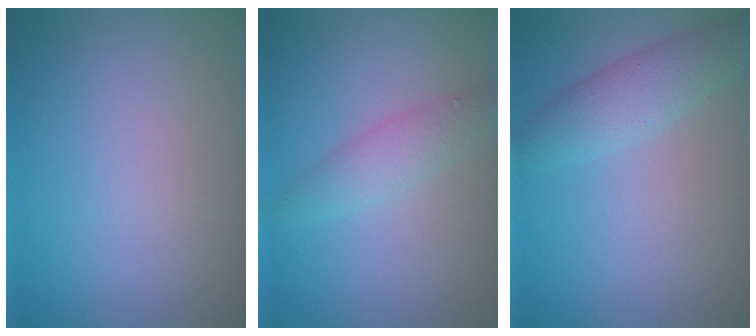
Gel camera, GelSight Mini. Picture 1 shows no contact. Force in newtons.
{"total": 2.4, "press": 2.4, "slide": 0.1}
{"total": 3.5, "press": 3.5, "slide": 0.1}